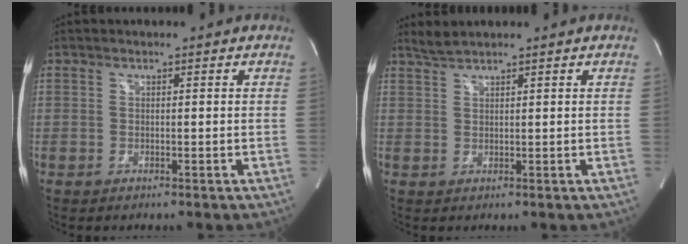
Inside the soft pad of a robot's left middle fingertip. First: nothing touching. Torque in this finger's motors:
{"motor_torque": [0.16, -0.14, -0.05, 0.01]}